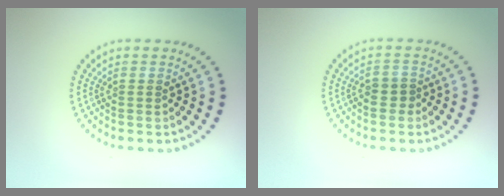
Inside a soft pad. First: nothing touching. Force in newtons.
{"total": 1.4, "press": 1.1, "slide": 0.8}